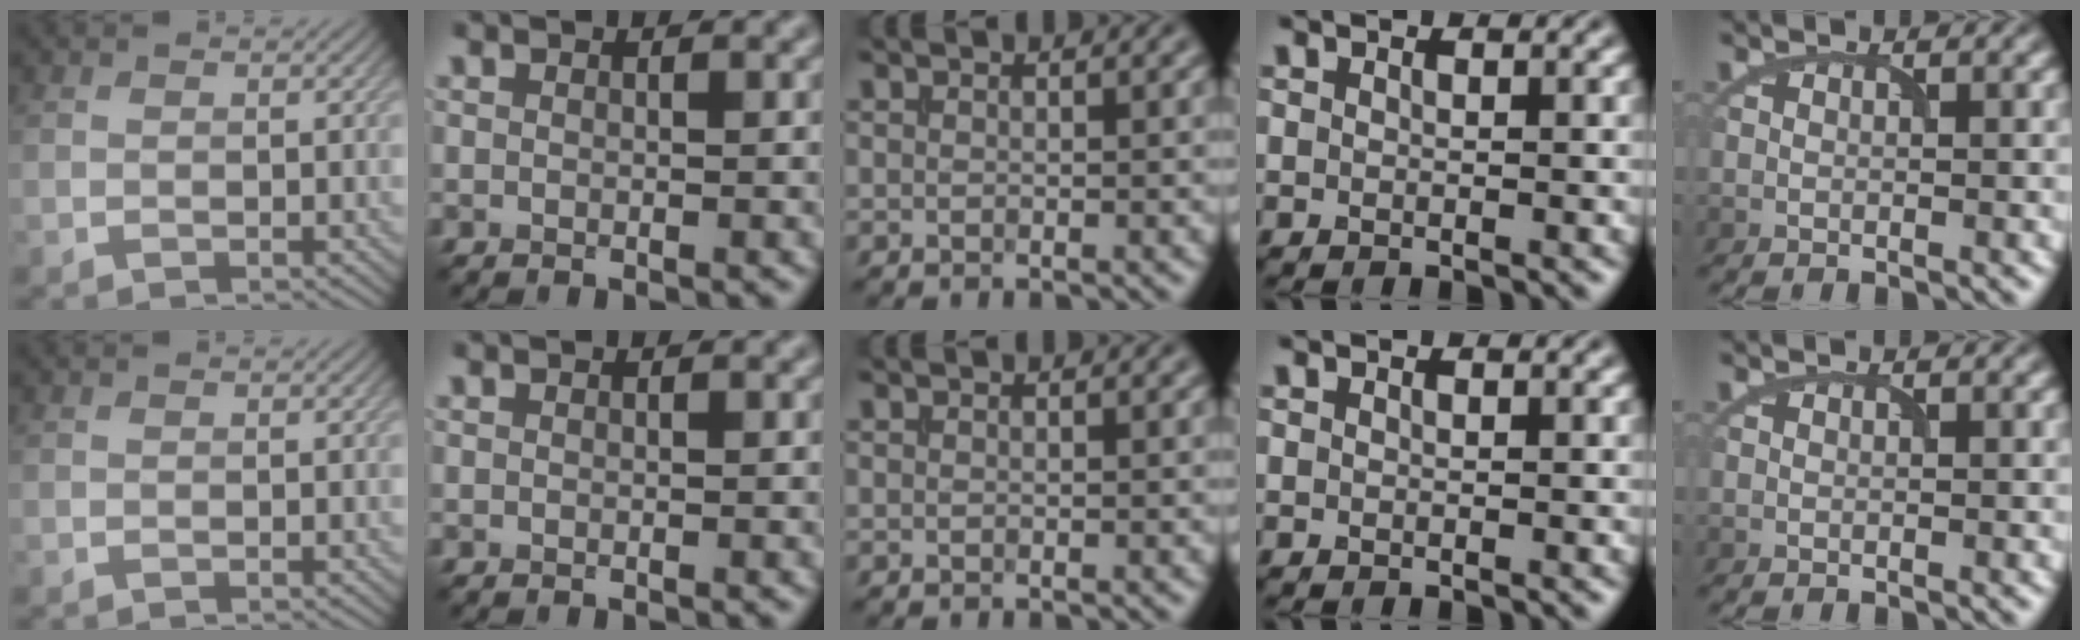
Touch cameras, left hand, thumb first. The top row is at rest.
{}